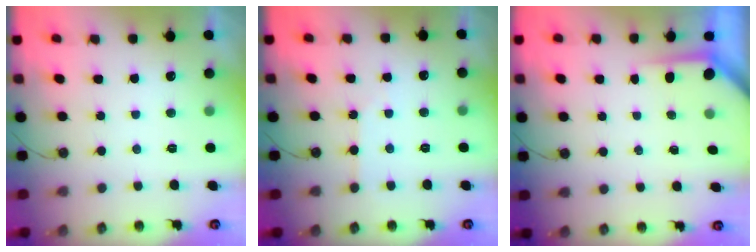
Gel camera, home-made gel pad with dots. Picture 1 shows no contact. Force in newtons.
{"total": 2.6, "press": 2.6, "slide": 0.5}
{"total": 3.6, "press": 3.6, "slide": 0.3}